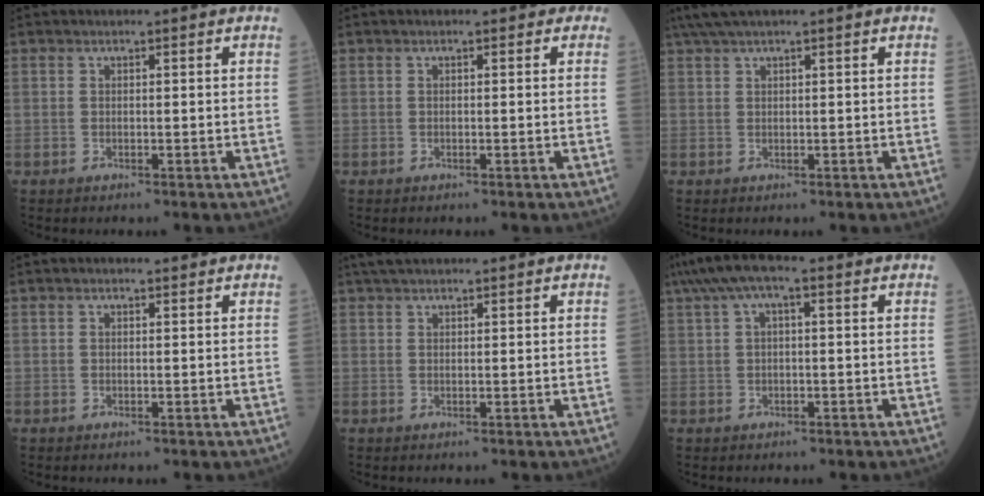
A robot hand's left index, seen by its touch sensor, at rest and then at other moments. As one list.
[{"total": 0.7, "force": [0.3, 0.5, 0.4], "torque": [-0.001, 0.005, -0.004]}, {"total": 3.6, "force": [2.9, -0.3, 2.2], "torque": [-0.046, 0.029, 0.059]}, {"total": 0.6, "force": [0.5, 0.1, 0.2], "torque": [-0.014, 0.003, 0.007]}, {"total": 4.2, "force": [3.6, 0.7, 2.0], "torque": [-0.034, 0.033, 0.064]}, {"total": 6.4, "force": [3.2, 1.6, 5.3], "torque": [-0.111, 0.040, 0.054]}]